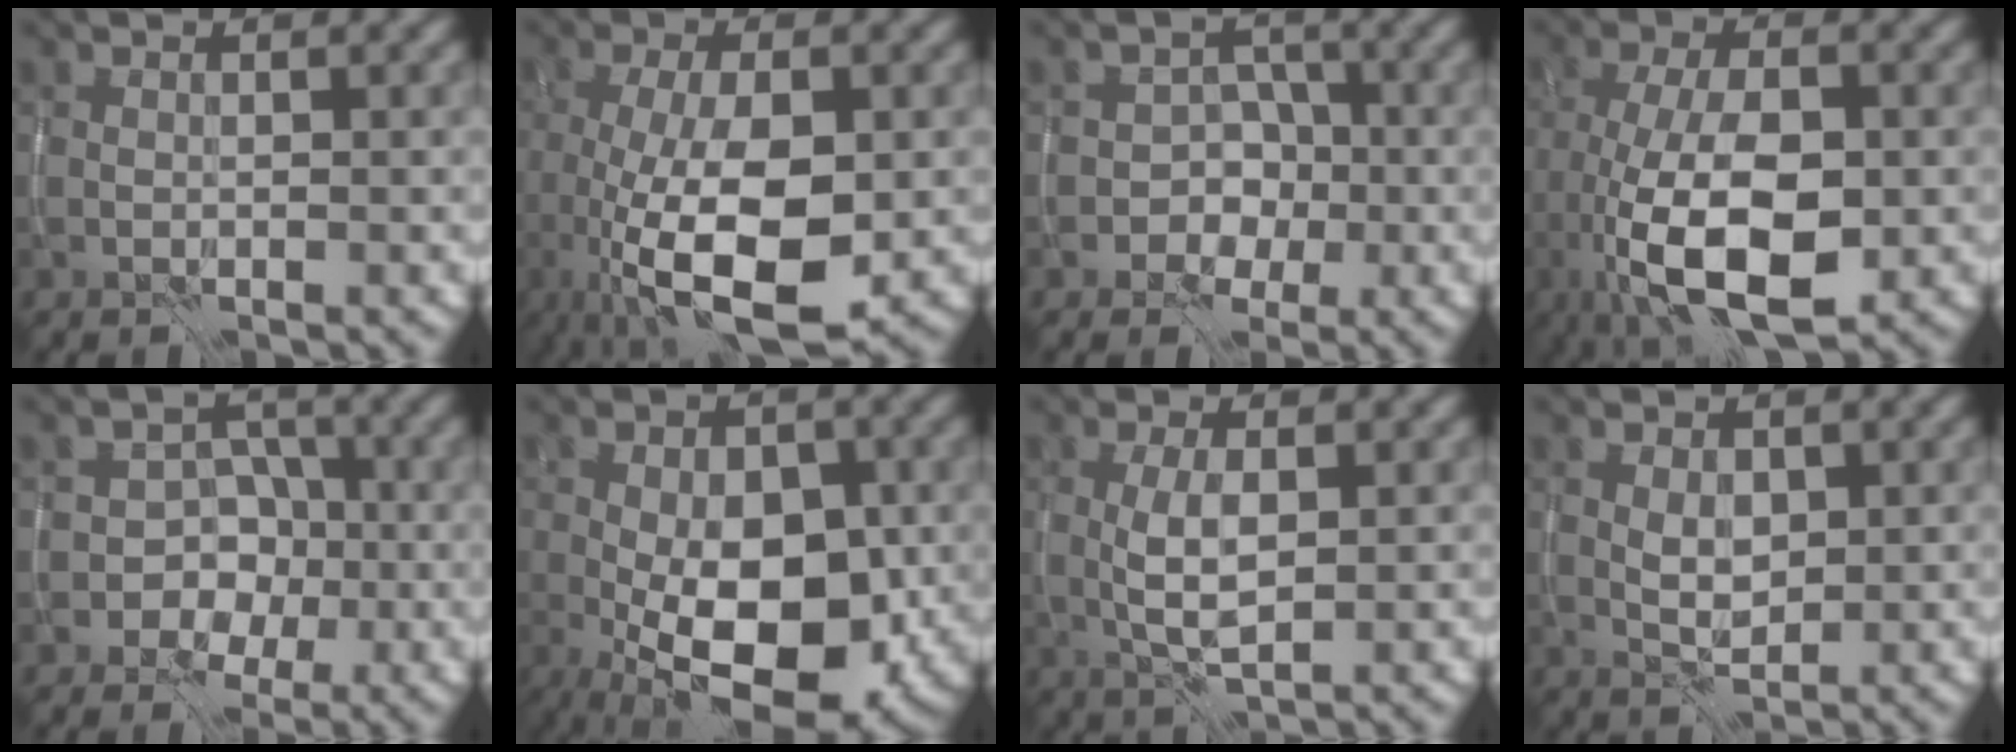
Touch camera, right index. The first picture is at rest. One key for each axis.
{"total": 9.9, "fx": -2.4, "fy": 3.9, "fz": 8.8, "tx": -0.170, "ty": -0.016, "tz": -0.036}
{"total": 4.2, "fx": -1.7, "fy": 3.6, "fz": 1.3, "tx": 0.023, "ty": 0.009, "tz": -0.045}
{"total": 10.5, "fx": -3.2, "fy": 4.7, "fz": 8.9, "tx": -0.168, "ty": -0.012, "tz": -0.052}
{"total": 5.5, "fx": -2.1, "fy": 4.8, "fz": 1.8, "tx": 0.019, "ty": 0.011, "tz": -0.058}
{"total": 12.8, "fx": -3.8, "fy": 6.7, "fz": 10.2, "tx": -0.162, "ty": -0.016, "tz": -0.059}
{"total": 3.2, "fx": -0.1, "fy": 1.1, "fz": 3.0, "tx": -0.067, "ty": -0.001, "tz": 0.001}
{"total": 1.9, "fx": 0.2, "fy": 1.3, "fz": 1.4, "tx": -0.027, "ty": -0.002, "tz": 0.006}